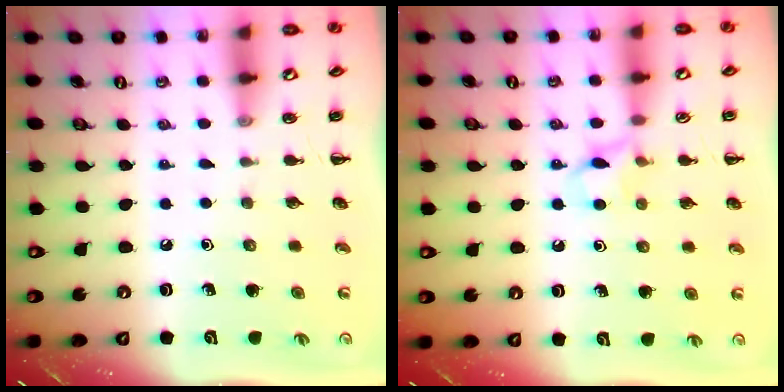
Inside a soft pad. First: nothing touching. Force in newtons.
{"total": 6.7, "press": 6.5, "slide": 1.8}